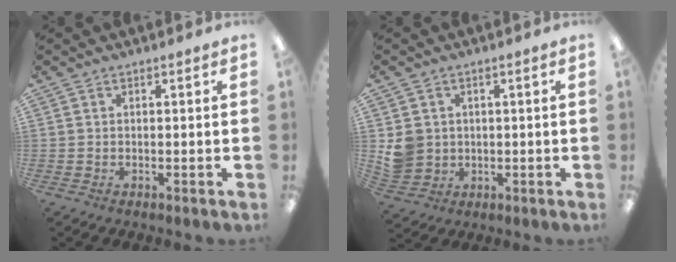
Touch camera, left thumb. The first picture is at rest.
{"total": 5.5, "force": [0.8, 5.3, 1.4], "torque": [-0.029, 0.007, 0.017]}